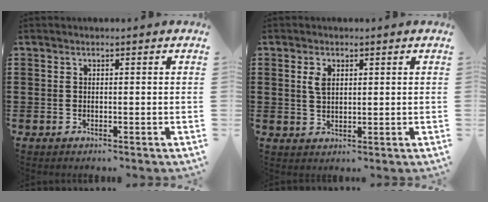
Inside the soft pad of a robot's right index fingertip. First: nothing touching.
{"total": 2.7, "force": [0.9, 1.4, 2.1], "torque": [-0.046, 0.005, 0.016]}